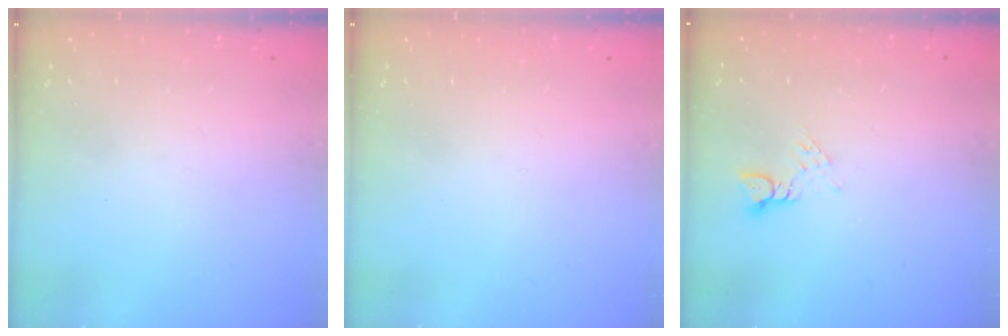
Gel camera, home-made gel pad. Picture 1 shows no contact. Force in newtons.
{"total": 0.0}
{"total": 4.2, "press": 4.1, "slide": 0.4}